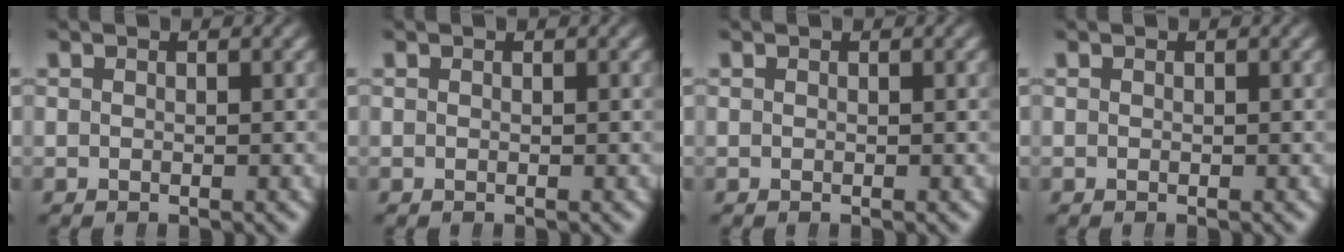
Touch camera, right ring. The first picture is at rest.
{"total": 0.0}
{"total": 0.0}
{"total": 0.0}